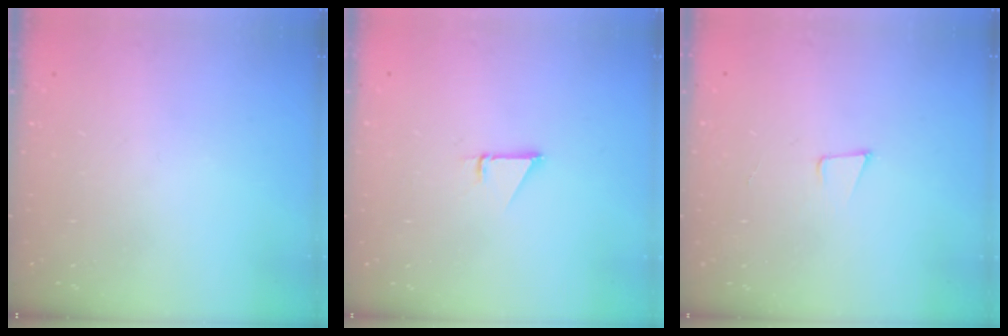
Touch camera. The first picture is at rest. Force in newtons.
{"total": 0.9, "press": 0.9, "slide": 0.1}
{"total": 5.0, "press": 4.2, "slide": 2.8}